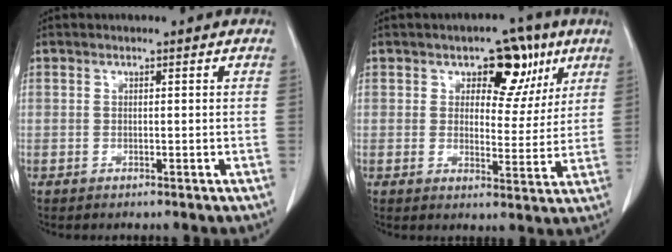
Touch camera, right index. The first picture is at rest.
{"total": 8.3, "force": [4.2, 4.8, 5.3], "torque": [-0.051, 0.011, 0.056]}